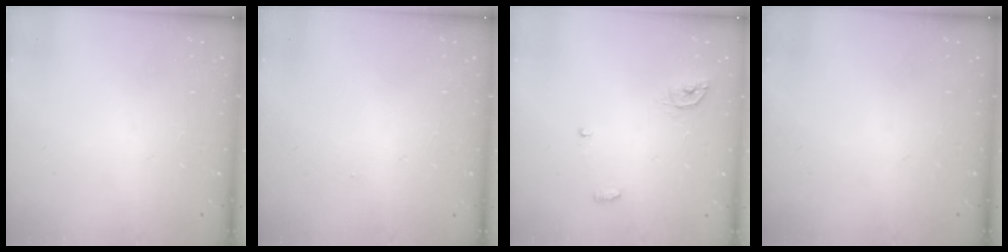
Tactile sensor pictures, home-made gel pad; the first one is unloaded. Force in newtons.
{"total": 5.3, "press": 0.3, "slide": 5.2}
{"total": 4.8, "press": 4.8, "slide": 0.4}
{"total": 0.0}